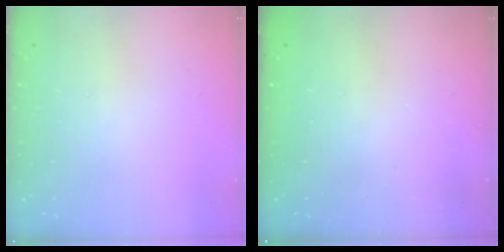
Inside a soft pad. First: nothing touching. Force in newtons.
{"total": 2.3, "press": 2.2, "slide": 0.8}